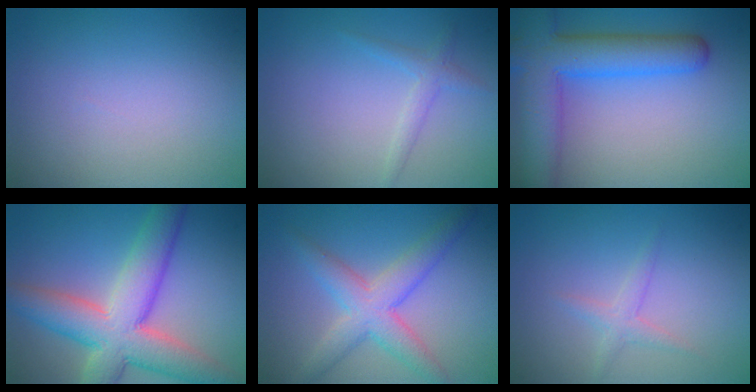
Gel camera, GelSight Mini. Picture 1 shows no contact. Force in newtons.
{"total": 1.4, "press": 1.4, "slide": 0.0}
{"total": 8.0, "press": 8.0, "slide": 0.4}
{"total": 8.9, "press": 8.8, "slide": 0.6}
{"total": 4.5, "press": 4.5, "slide": 0.1}
{"total": 1.3, "press": 1.3, "slide": 0.0}